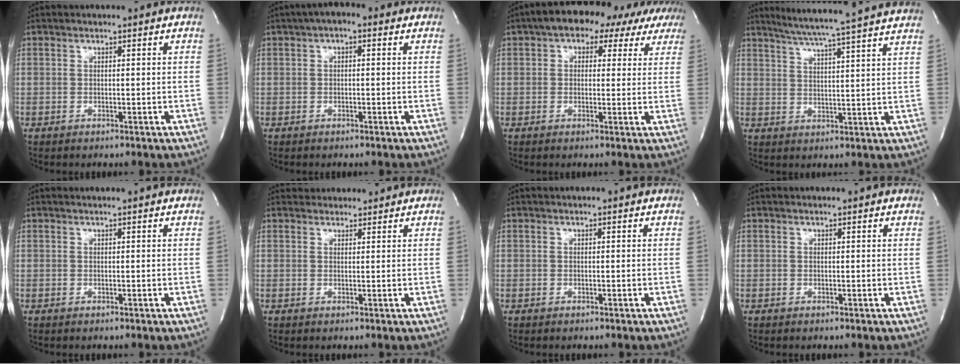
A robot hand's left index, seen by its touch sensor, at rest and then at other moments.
{"total": 3.3, "force": [1.0, 1.6, 2.7], "torque": [-0.048, 0.008, 0.007]}
{"total": 9.7, "force": [6.3, 5.2, 5.3], "torque": [-0.057, 0.031, 0.071]}
{"total": 17.0, "force": [15.1, -1.6, 7.6], "torque": [-0.134, -0.020, 0.194]}
{"total": 1.9, "force": [1.7, -0.2, 0.7], "torque": [-0.014, 0.009, 0.021]}
{"total": 3.8, "force": [3.7, 1.1, 0.0], "torque": [-0.003, 0.018, 0.051]}
{"total": 1.1, "force": [0.9, 0.0, 0.5], "torque": [-0.009, 0.012, 0.012]}
{"total": 1.2, "force": [1.1, 0.2, 0.5], "torque": [-0.014, 0.005, 0.011]}